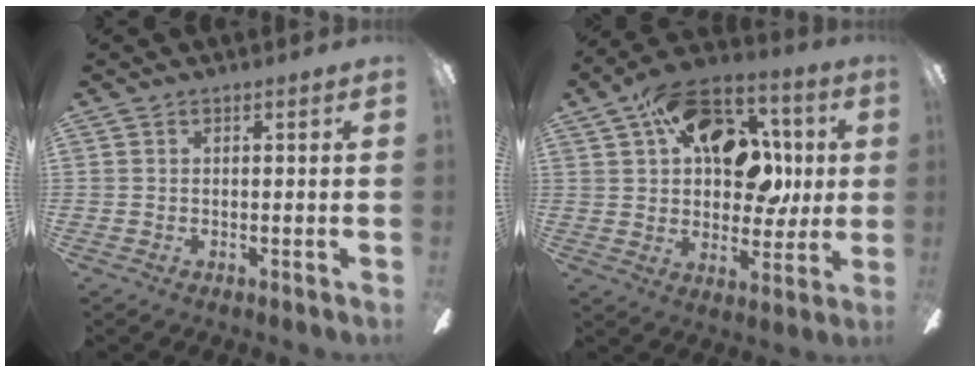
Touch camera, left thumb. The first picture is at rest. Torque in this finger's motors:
{"motor_torque": [2.35, 2.66, 2.13, -0.64, 0.16]}